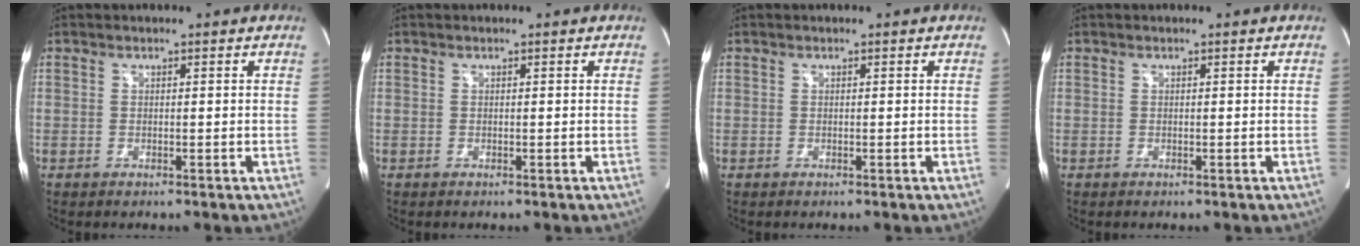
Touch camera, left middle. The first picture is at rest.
{"total": 0.0}
{"total": 0.0}
{"total": 0.0}